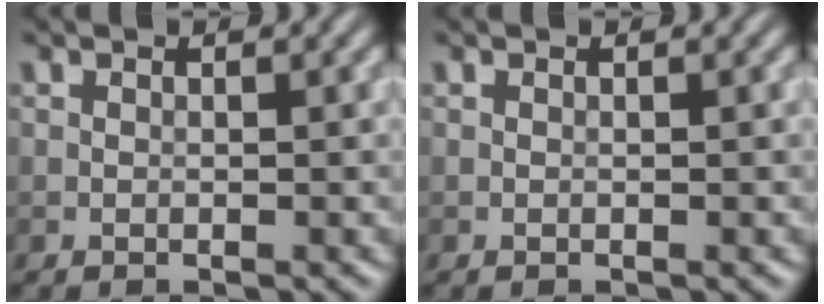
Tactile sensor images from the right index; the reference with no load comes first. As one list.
[{"total": 0.0}]